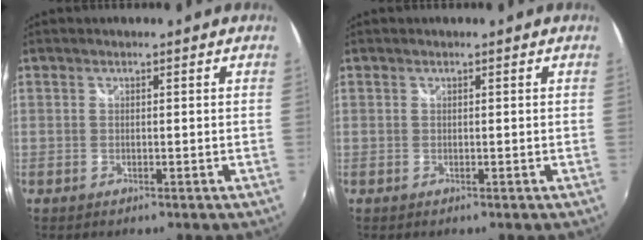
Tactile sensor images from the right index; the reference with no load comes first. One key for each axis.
{"total": 0.0}